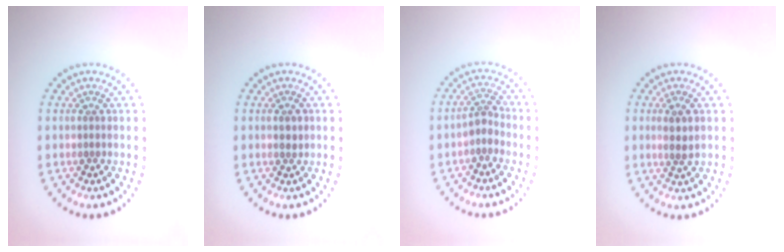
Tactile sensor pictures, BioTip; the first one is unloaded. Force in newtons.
{"total": 1.2, "press": 1.2, "slide": 0.2}
{"total": 1.9, "press": 1.5, "slide": 1.2}
{"total": 2.0, "press": 1.9, "slide": 0.7}